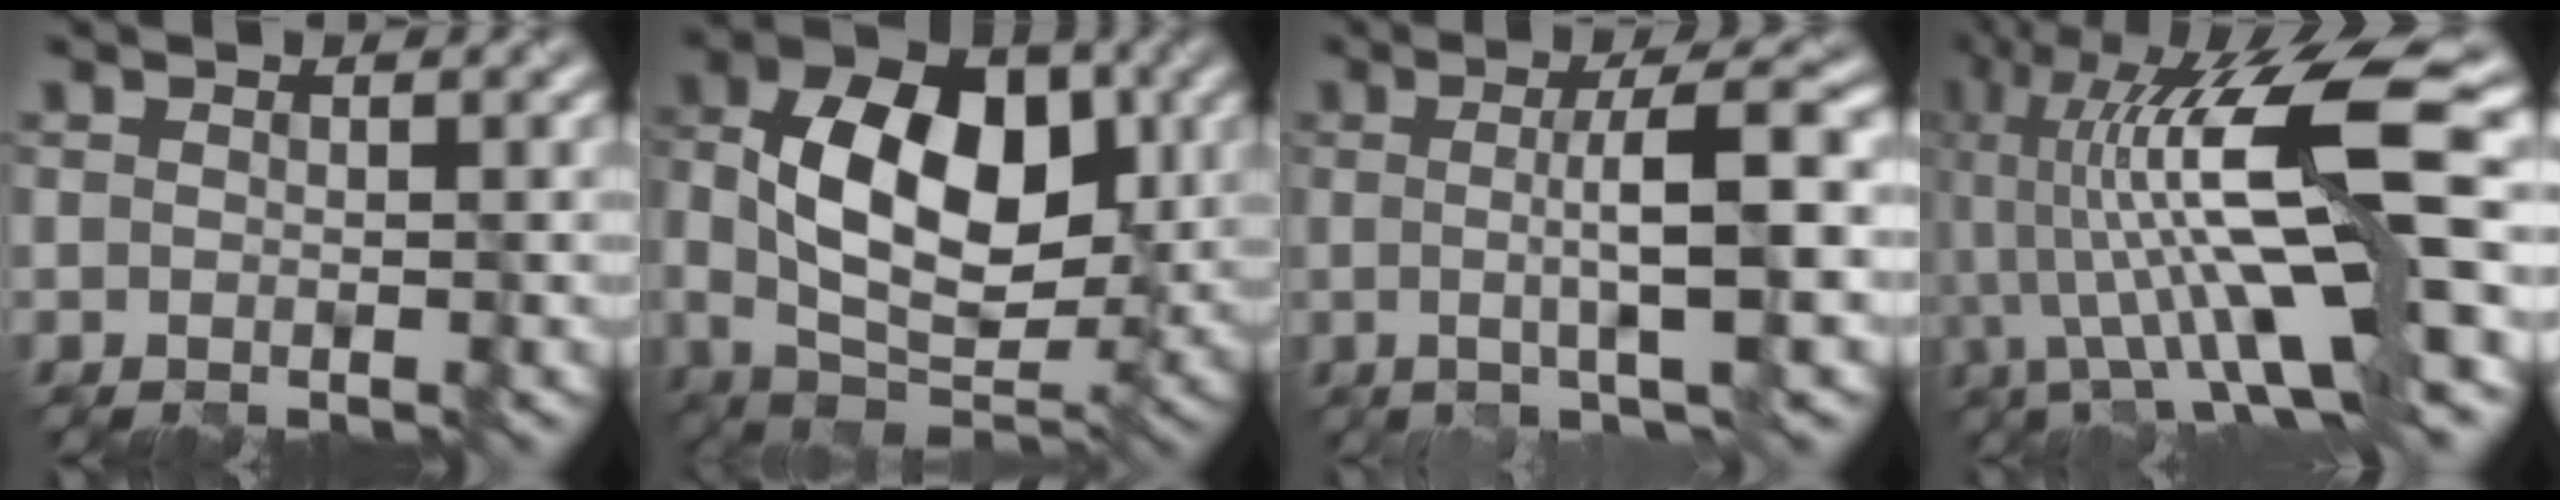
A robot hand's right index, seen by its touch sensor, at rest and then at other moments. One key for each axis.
{"total": 11.0, "fx": 0.6, "fy": 6.7, "fz": 8.7, "tx": -0.138, "ty": 0.009, "tz": 0.001}
{"total": 7.2, "fx": 0.1, "fy": 1.3, "fz": 7.1, "tx": -0.099, "ty": 0.006, "tz": 0.001}
{"total": 14.0, "fx": 0.0, "fy": 3.1, "fz": 13.7, "tx": -0.242, "ty": 0.024, "tz": 0.002}